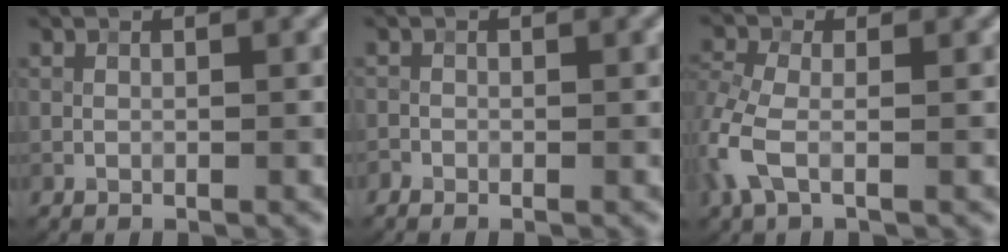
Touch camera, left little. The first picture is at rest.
{"total": 0.7, "force": [-0.6, 0.4, 0.0], "torque": [0.004, 0.000, -0.013]}
{"total": 4.0, "force": [-1.0, 1.9, 3.3], "torque": [-0.087, 0.002, -0.031]}